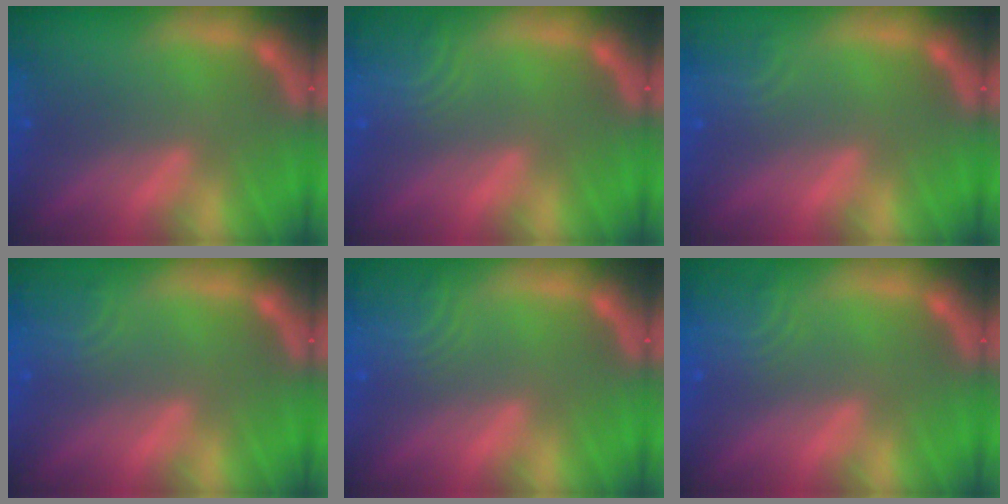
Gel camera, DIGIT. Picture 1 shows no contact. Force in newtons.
{"total": 4.5}
{"total": 2.4}
{"total": 2.9}
{"total": 4.5}
{"total": 4.0}